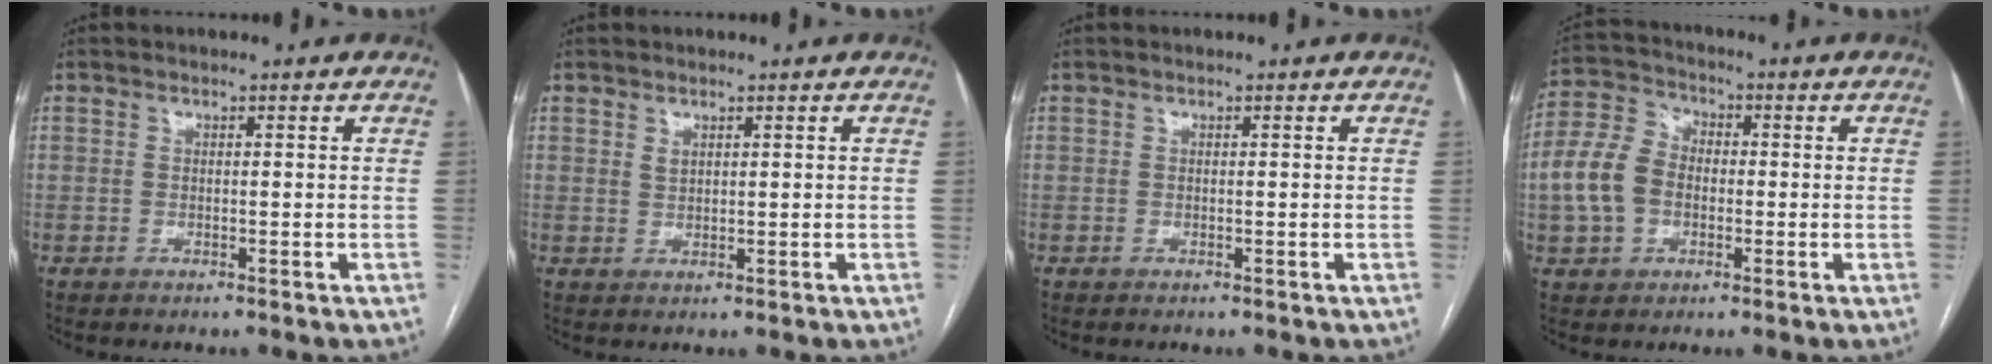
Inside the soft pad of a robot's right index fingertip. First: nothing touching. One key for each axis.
{"total": 1.1, "fx": 0.7, "fy": 0.6, "fz": 0.6, "tx": -0.009, "ty": -0.001, "tz": 0.015}
{"total": 0.0}
{"total": 9.2, "fx": -1.4, "fy": 7.0, "fz": 5.8, "tx": -0.152, "ty": 0.028, "tz": -0.030}